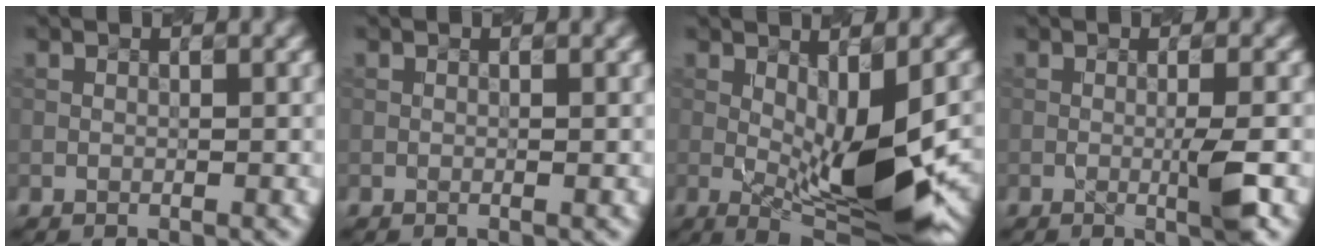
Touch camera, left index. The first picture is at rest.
{"total": 0.0}
{"total": 9.8, "force": [-1.2, 2.8, 9.3], "torque": [-0.149, -0.016, -0.009]}
{"total": 2.8, "force": [-0.5, 0.4, 2.7], "torque": [-0.042, -0.006, -0.005]}